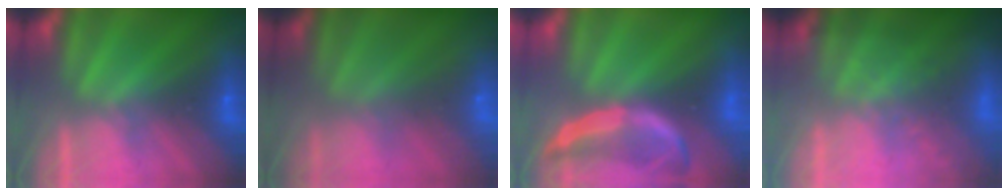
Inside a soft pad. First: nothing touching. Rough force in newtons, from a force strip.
{"total": 7.2}
{"total": 1.9}
{"total": 7.5}